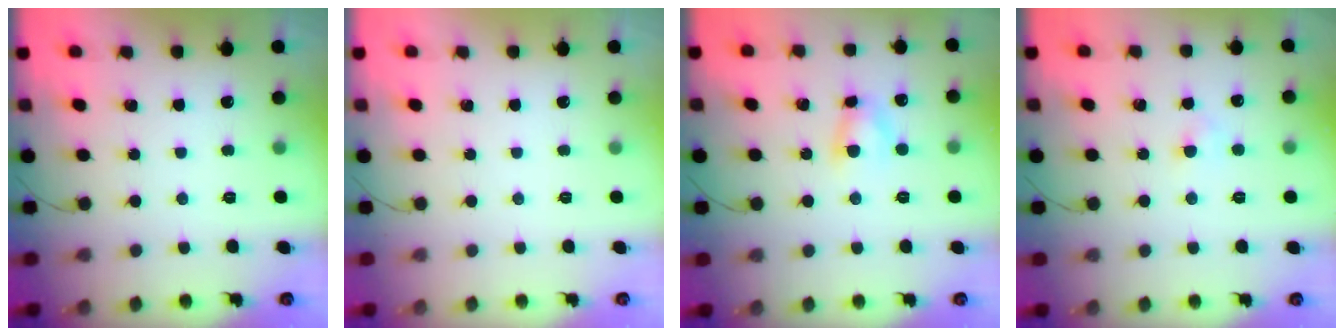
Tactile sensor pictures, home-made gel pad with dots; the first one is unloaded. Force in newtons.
{"total": 0.0}
{"total": 4.2, "press": 4.1, "slide": 0.8}
{"total": 2.8, "press": 2.6, "slide": 1.0}